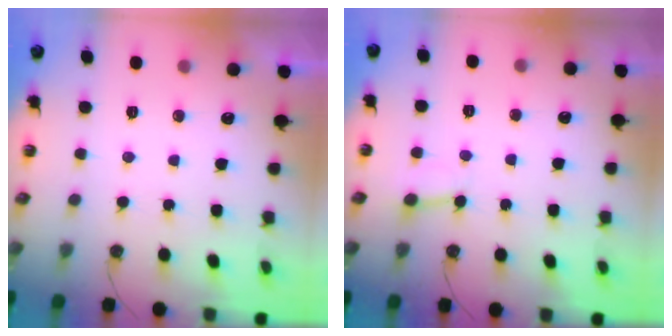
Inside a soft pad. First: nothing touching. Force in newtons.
{"total": 2.5, "press": 2.5, "slide": 0.4}